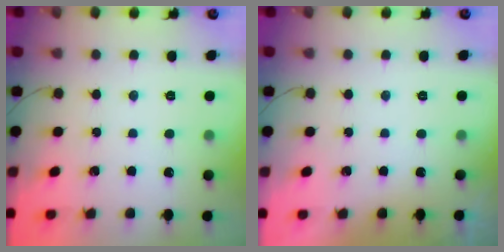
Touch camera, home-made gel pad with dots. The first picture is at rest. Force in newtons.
{"total": 0.0}